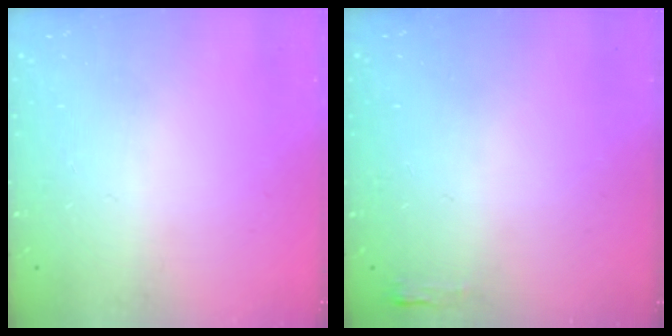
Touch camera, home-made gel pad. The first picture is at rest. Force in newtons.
{"total": 2.7, "press": 2.6, "slide": 0.8}